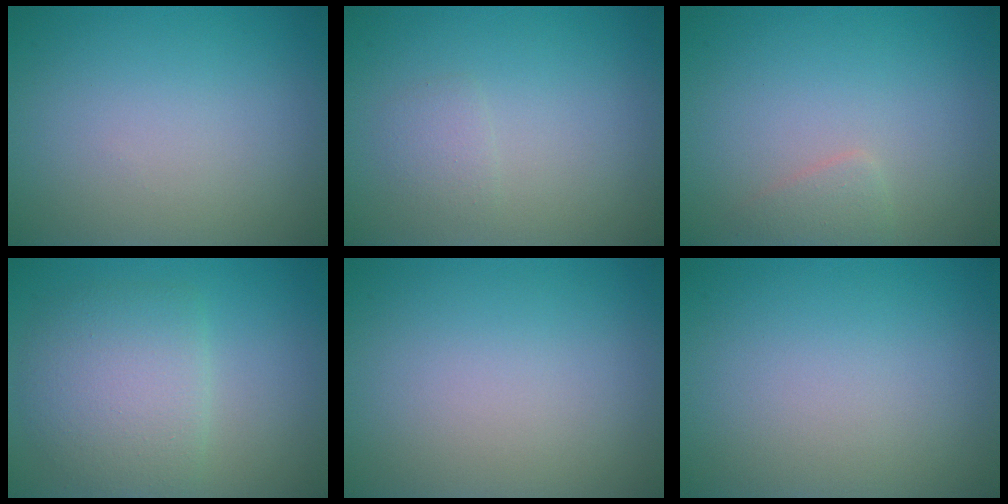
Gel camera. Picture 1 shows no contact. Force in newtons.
{"total": 1.2, "press": 1.2, "slide": 0.1}
{"total": 1.2, "press": 1.2, "slide": 0.1}
{"total": 5.0, "press": 5.0, "slide": 0.3}
{"total": 0.0}
{"total": 0.0}